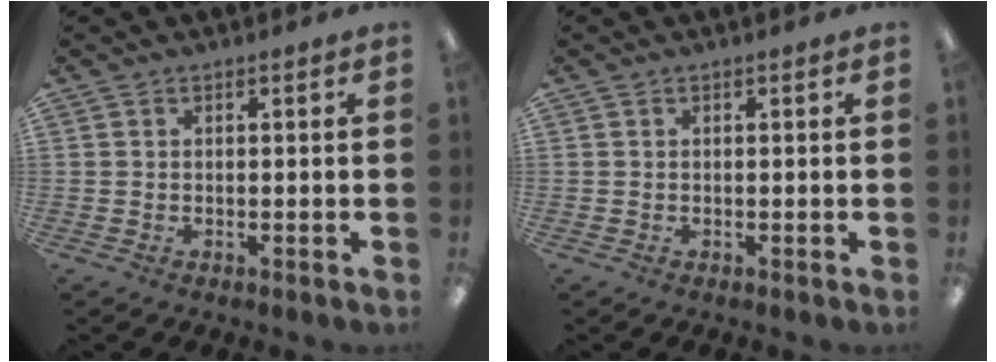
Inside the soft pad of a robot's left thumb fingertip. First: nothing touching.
{"total": 0.0}